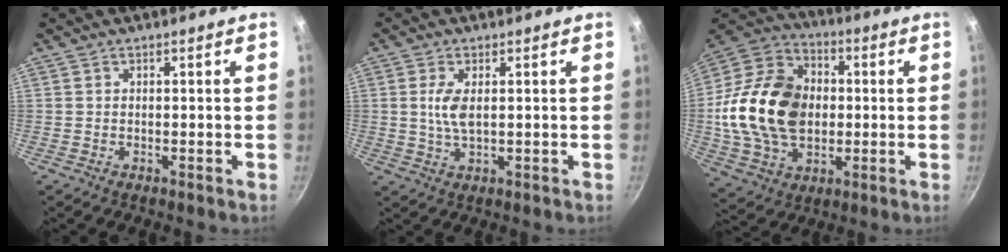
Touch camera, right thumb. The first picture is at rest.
{"total": 4.5, "force": [0.7, 1.8, 4.1], "torque": [-0.087, -0.002, 0.014]}
{"total": 23.5, "force": [0.2, 17.0, 16.3], "torque": [-0.281, 0.025, 0.002]}